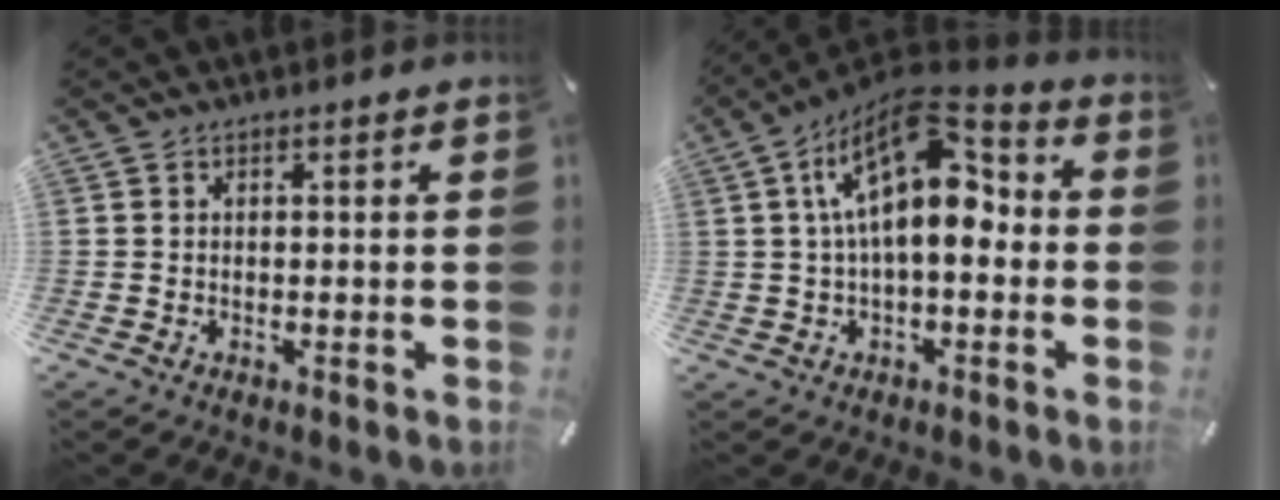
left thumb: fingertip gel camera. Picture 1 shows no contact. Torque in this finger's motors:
{"motor_torque": [1.55, 3.46, 1.71, -1.06, 0.65]}